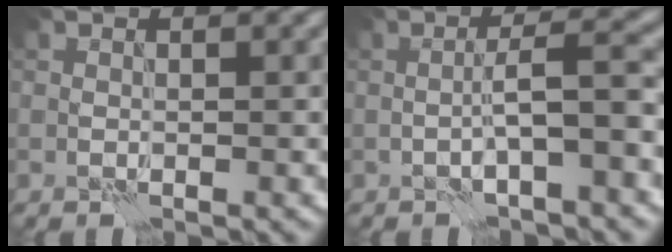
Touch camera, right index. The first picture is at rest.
{"total": 3.4, "force": [-1.0, 0.2, 3.3], "torque": [-0.054, 0.017, -0.024]}